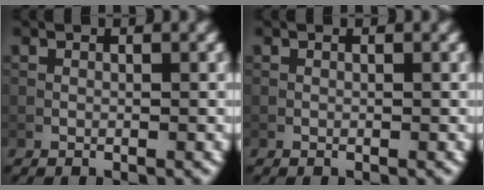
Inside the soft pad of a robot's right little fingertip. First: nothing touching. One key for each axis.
{"total": 0.0}